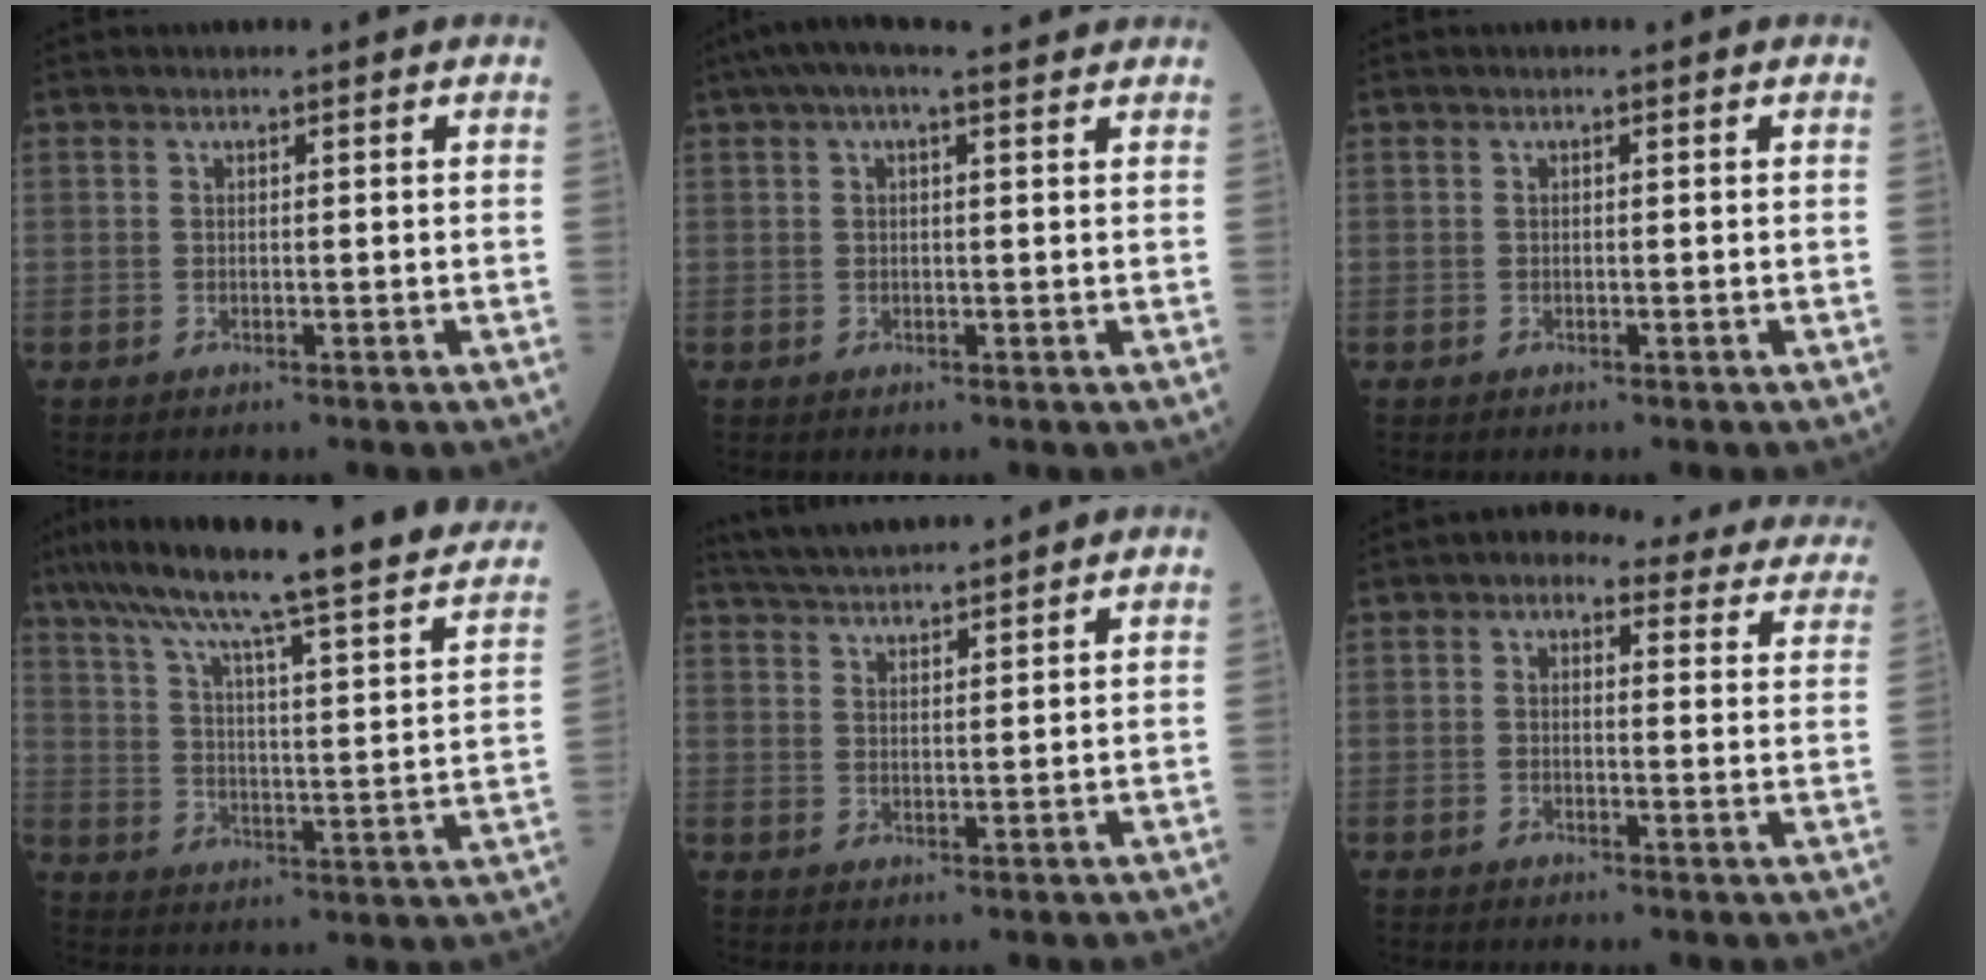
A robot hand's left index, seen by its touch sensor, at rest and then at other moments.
{"total": 7.4, "force": [5.7, 1.4, 4.6], "torque": [-0.082, 0.050, 0.081]}
{"total": 0.0}
{"total": 28.8, "force": [23.1, 2.1, 17.0], "torque": [-0.264, -0.012, 0.307]}
{"total": 9.4, "force": [8.8, 0.1, 3.1], "torque": [-0.065, 0.031, 0.146]}
{"total": 16.0, "force": [13.8, 6.3, 5.1], "torque": [-0.033, 0.015, 0.132]}